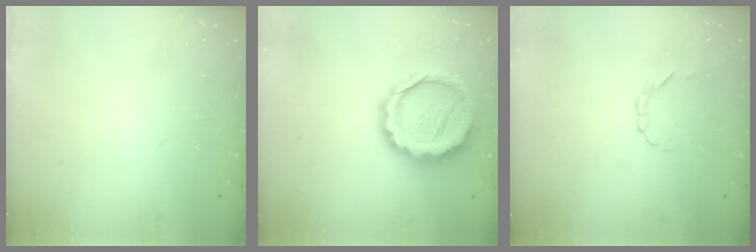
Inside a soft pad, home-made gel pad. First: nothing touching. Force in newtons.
{"total": 16.2, "press": 15.8, "slide": 3.6}
{"total": 2.1, "press": 1.9, "slide": 0.7}